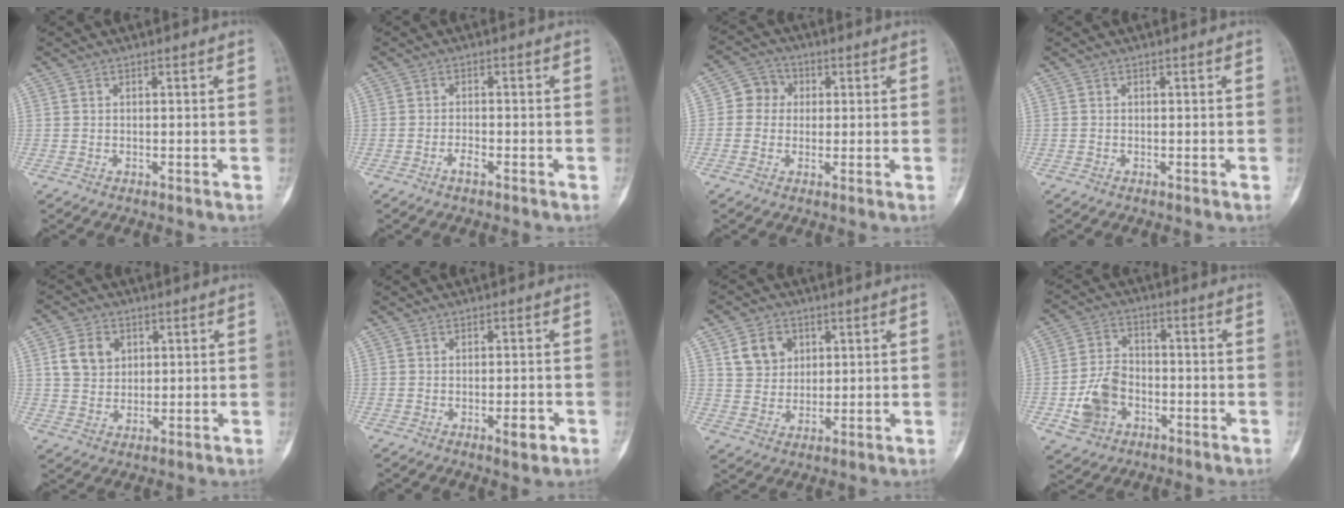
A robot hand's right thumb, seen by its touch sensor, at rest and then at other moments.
{"total": 1.9, "force": [-1.2, 0.6, 1.3], "torque": [-0.027, 0.005, -0.024]}
{"total": 5.5, "force": [0.7, 5.1, 2.0], "torque": [-0.004, 0.010, 0.000]}
{"total": 0.0}
{"total": 6.9, "force": [2.3, 5.5, 3.5], "torque": [-0.041, -0.007, 0.044]}
{"total": 3.1, "force": [-1.3, 1.1, 2.6], "torque": [-0.034, 0.001, -0.016]}
{"total": 7.3, "force": [3.0, 5.9, 3.0], "torque": [-0.026, -0.014, 0.057]}
{"total": 9.1, "force": [-3.1, 6.9, 5.1], "torque": [-0.088, 0.024, -0.055]}